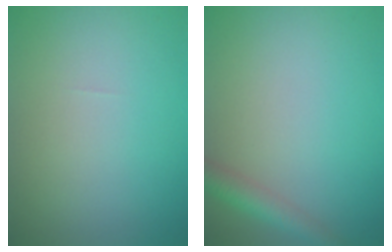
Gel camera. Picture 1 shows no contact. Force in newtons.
{"total": 2.5, "press": 2.5, "slide": 0.1}